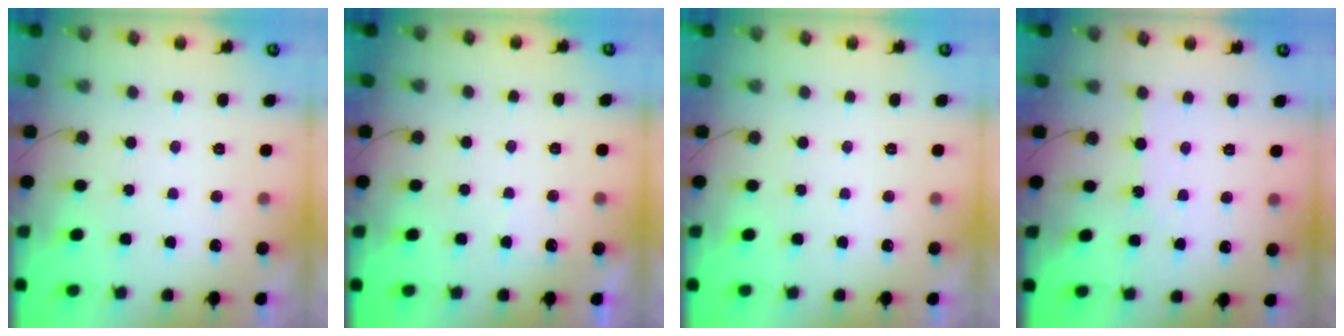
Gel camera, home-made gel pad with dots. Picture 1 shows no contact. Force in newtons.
{"total": 2.2, "press": 2.2, "slide": 0.3}
{"total": 0.0}
{"total": 4.4, "press": 4.4, "slide": 0.7}